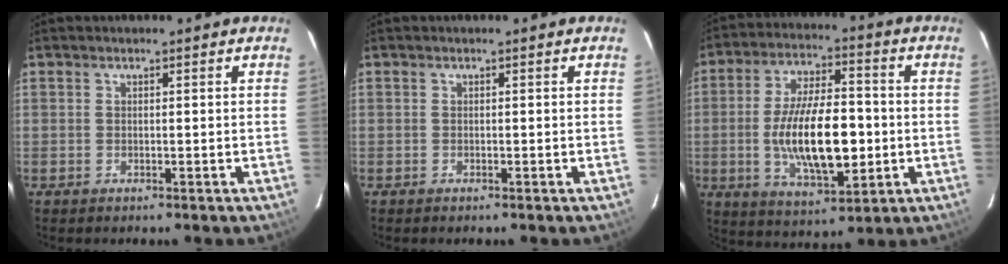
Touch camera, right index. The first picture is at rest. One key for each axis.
{"total": 0.0}
{"total": 16.7, "fx": -2.2, "fy": 6.8, "fz": 15.1, "tx": -0.282, "ty": -0.003, "tz": -0.030}